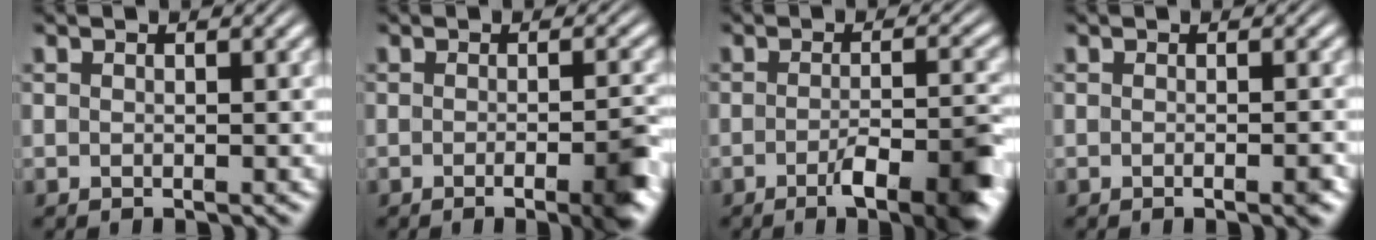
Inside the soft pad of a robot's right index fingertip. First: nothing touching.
{"total": 3.7, "force": [-1.7, 0.5, 3.2], "torque": [-0.039, 0.000, -0.033]}
{"total": 6.4, "force": [-3.0, 1.3, 5.5], "torque": [-0.072, -0.009, -0.051]}
{"total": 1.1, "force": [-0.7, 0.1, 0.7], "torque": [-0.010, 0.006, -0.016]}